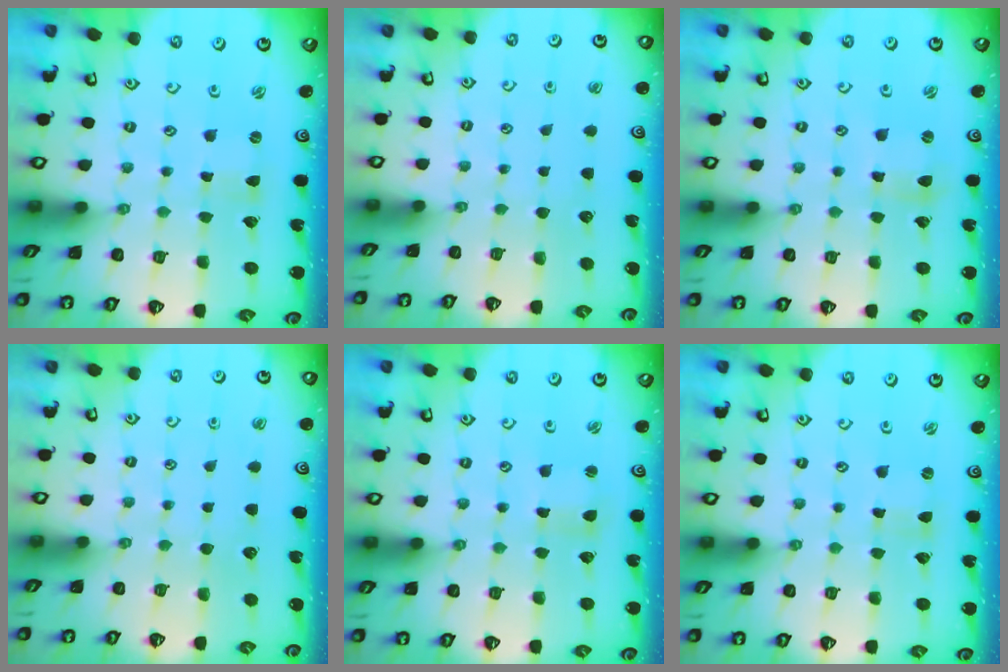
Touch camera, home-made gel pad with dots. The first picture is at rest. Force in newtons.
{"total": 0.0}
{"total": 2.3, "press": 2.3, "slide": 0.3}
{"total": 0.0}
{"total": 1.1, "press": 1.0, "slide": 0.2}
{"total": 0.0}